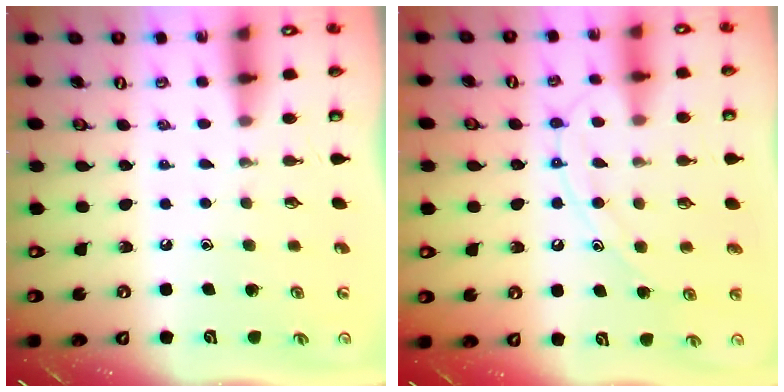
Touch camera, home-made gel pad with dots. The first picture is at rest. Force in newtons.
{"total": 10.2, "press": 10.2, "slide": 0.9}